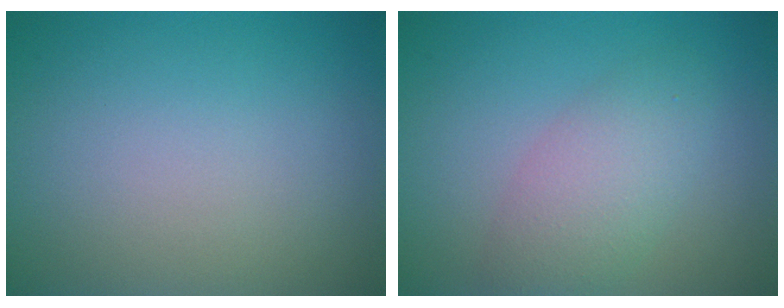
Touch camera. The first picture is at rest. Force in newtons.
{"total": 3.9, "press": 3.9, "slide": 0.1}